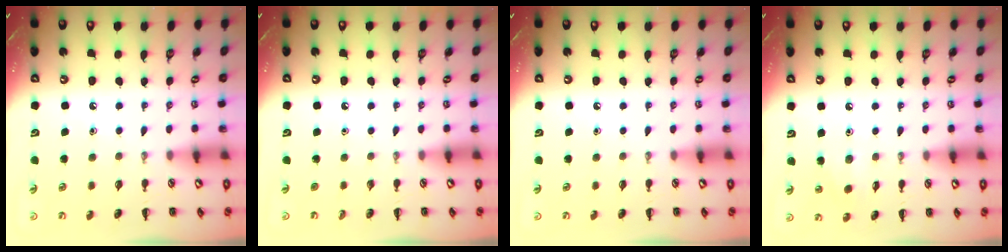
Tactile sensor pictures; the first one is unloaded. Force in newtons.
{"total": 0.0}
{"total": 0.0}
{"total": 2.5, "press": 2.4, "slide": 0.8}